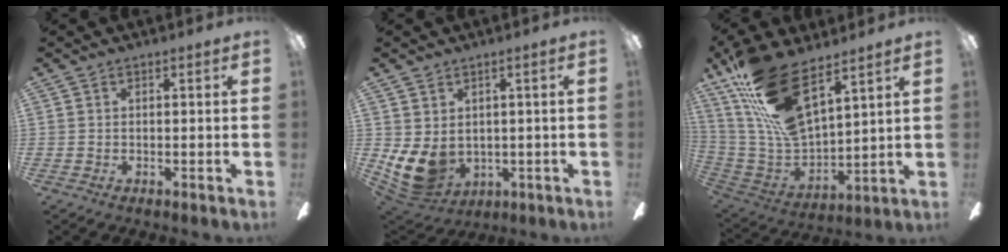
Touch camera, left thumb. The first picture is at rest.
{"total": 9.3, "force": [-0.3, 7.2, 5.9], "torque": [-0.149, -0.019, -0.003]}
{"total": 20.7, "force": [13.2, 7.9, 13.9], "torque": [-0.300, -0.080, 0.235]}